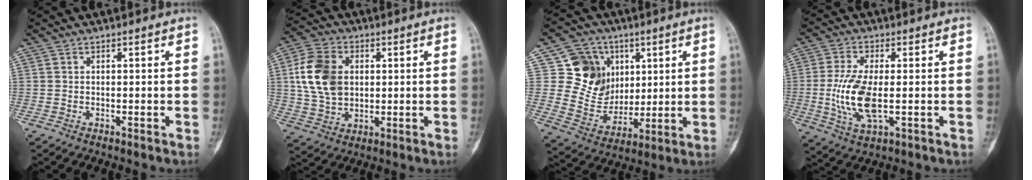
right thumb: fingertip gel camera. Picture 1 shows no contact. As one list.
[{"total": 13.0, "force": [2.1, 9.4, 8.8], "torque": [-0.156, 0.002, 0.040]}, {"total": 14.5, "force": [5.0, 12.5, 5.3], "torque": [-0.043, -0.014, 0.103]}, {"total": 11.0, "force": [-1.1, 4.6, 9.9], "torque": [-0.215, -0.009, -0.016]}]